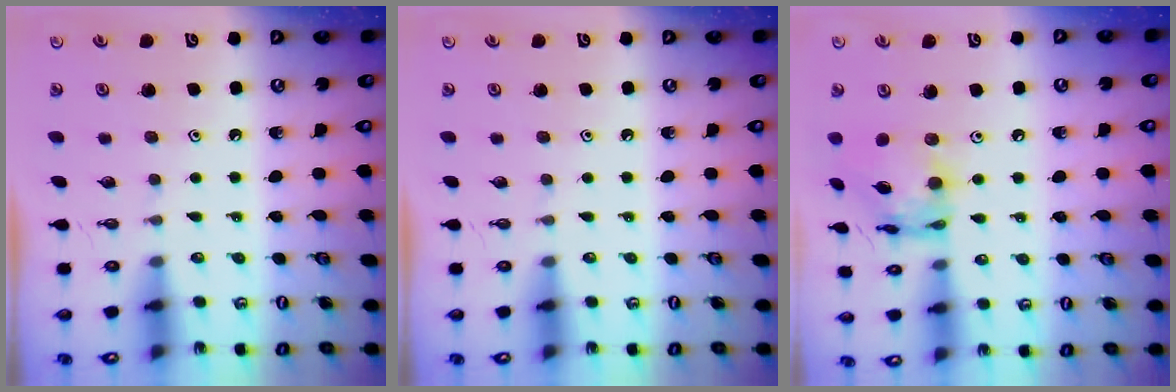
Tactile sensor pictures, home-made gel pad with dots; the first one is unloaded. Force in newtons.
{"total": 0.0}
{"total": 13.4, "press": 13.3, "slide": 1.2}